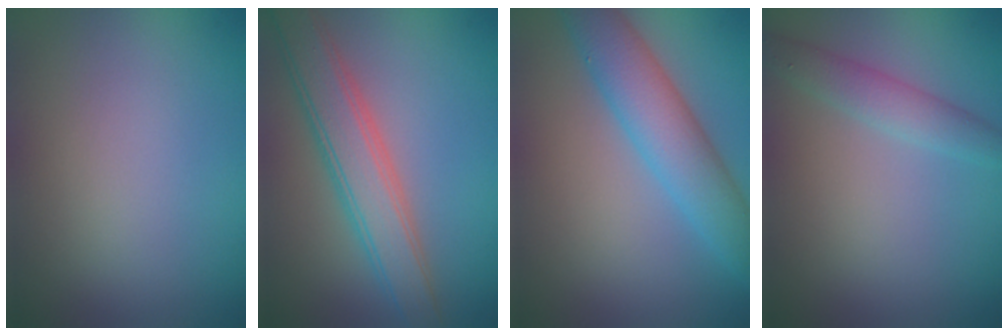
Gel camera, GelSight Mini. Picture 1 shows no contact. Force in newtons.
{"total": 5.1, "press": 5.1, "slide": 0.1}
{"total": 5.6, "press": 5.6, "slide": 0.2}
{"total": 2.3, "press": 2.3, "slide": 0.0}